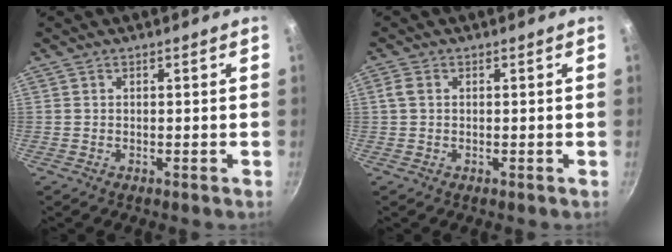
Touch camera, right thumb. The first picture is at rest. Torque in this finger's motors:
{"motor_torque": [-0.16, 0.30, 0.26, -0.07, 0.00]}